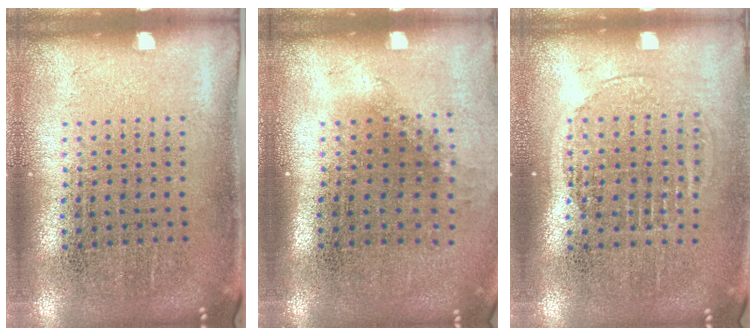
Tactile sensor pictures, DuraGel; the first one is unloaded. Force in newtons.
{"total": 1.1, "press": 0.9, "slide": 0.7}
{"total": 1.5, "press": 1.3, "slide": 0.7}